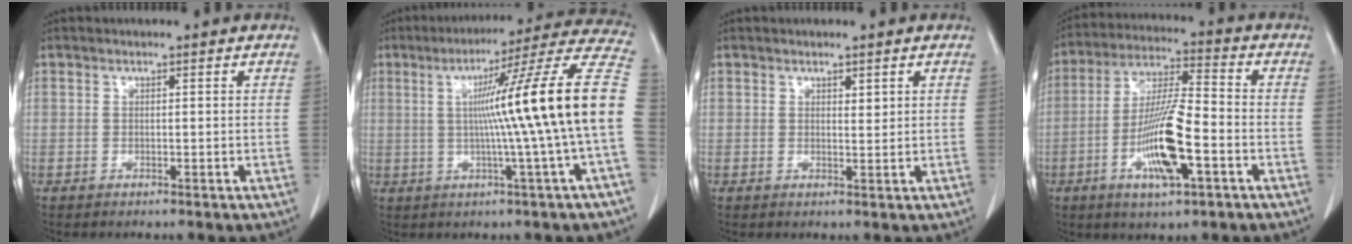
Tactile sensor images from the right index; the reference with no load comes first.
{"total": 19.7, "force": [-0.1, -2.6, 19.5], "torque": [-0.250, 0.020, -0.015]}
{"total": 1.1, "force": [0.7, 0.3, 0.7], "torque": [-0.011, -0.006, 0.011]}
{"total": 12.7, "force": [-4.3, 2.1, 11.7], "torque": [-0.228, -0.004, -0.078]}